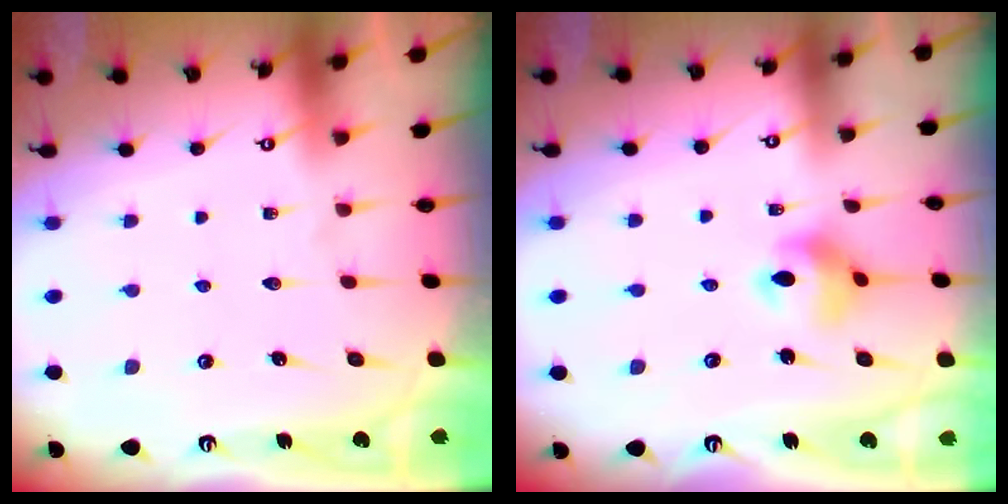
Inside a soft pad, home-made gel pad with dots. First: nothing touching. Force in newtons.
{"total": 7.3, "press": 7.3, "slide": 0.5}